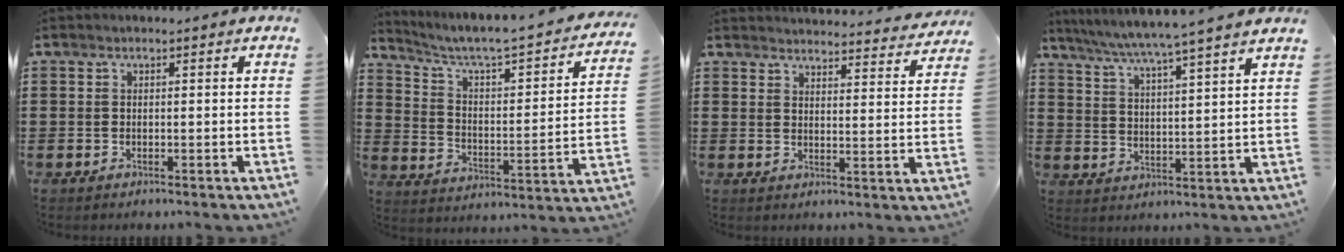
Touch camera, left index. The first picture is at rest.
{"total": 3.8, "force": [2.9, 0.4, 2.3], "torque": [-0.062, -0.036, 0.036]}
{"total": 3.8, "force": [3.8, -0.1, 0.3], "torque": [-0.014, -0.026, 0.065]}
{"total": 5.6, "force": [5.0, -1.3, 2.3], "torque": [-0.065, -0.038, 0.080]}